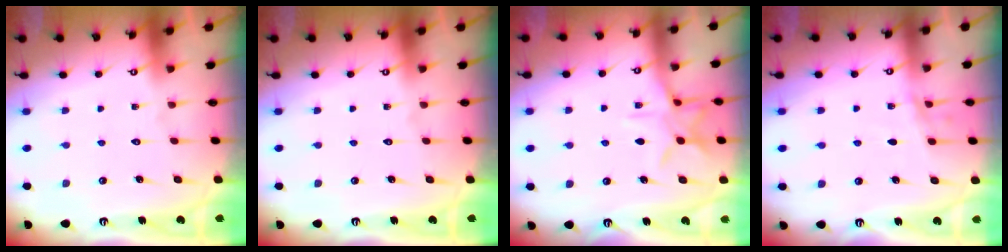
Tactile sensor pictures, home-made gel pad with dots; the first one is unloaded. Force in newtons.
{"total": 0.0}
{"total": 9.5, "press": 9.5, "slide": 0.6}
{"total": 5.1, "press": 5.0, "slide": 1.3}